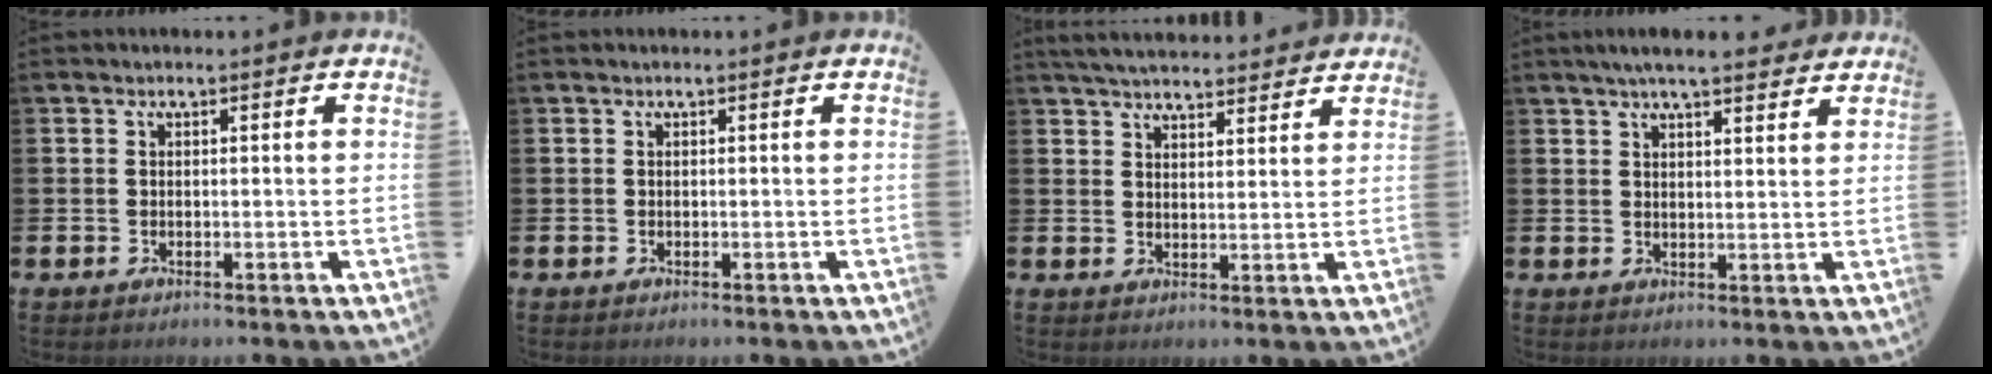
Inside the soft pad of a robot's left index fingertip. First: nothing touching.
{"total": 0.0}
{"total": 4.8, "force": [4.8, 0.5, 0.7], "torque": [-0.022, -0.026, 0.085]}
{"total": 4.9, "force": [4.6, 0.4, 1.8], "torque": [-0.036, -0.016, 0.081]}